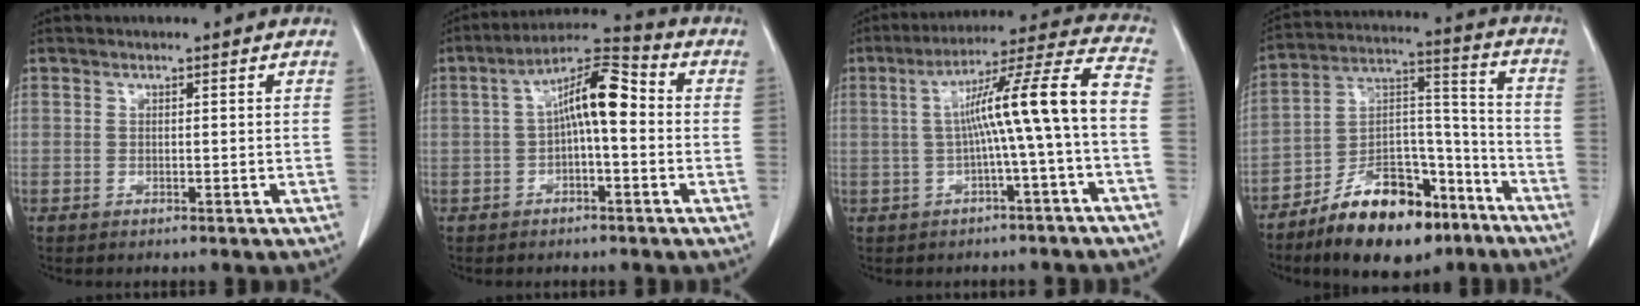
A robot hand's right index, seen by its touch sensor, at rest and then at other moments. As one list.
[{"total": 9.1, "force": [0.2, 2.3, 8.8], "torque": [-0.154, 0.036, -0.001]}, {"total": 12.1, "force": [-1.0, -1.0, 12.1], "torque": [-0.184, 0.031, -0.017]}, {"total": 17.8, "force": [-12.1, 7.2, 11.0], "torque": [-0.185, 0.029, -0.197]}]